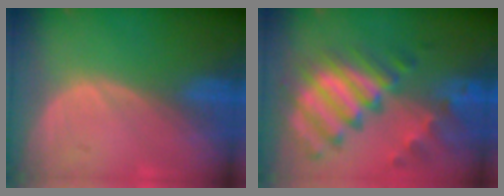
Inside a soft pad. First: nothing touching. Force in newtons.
{"total": 11.5, "press": 9.8, "slide": 6.0}